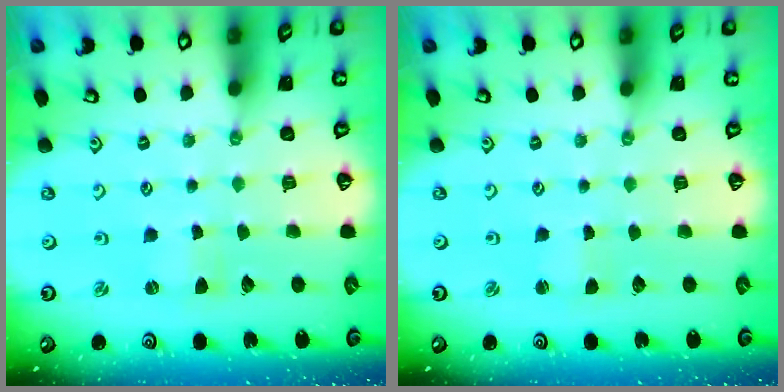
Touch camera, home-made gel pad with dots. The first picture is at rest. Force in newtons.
{"total": 1.4, "press": 1.4, "slide": 0.1}